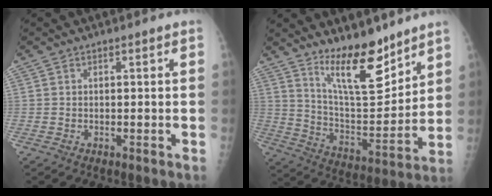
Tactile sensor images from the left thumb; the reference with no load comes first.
{"total": 14.2, "force": [10.7, 4.3, 8.3], "torque": [-0.104, -0.092, 0.194]}